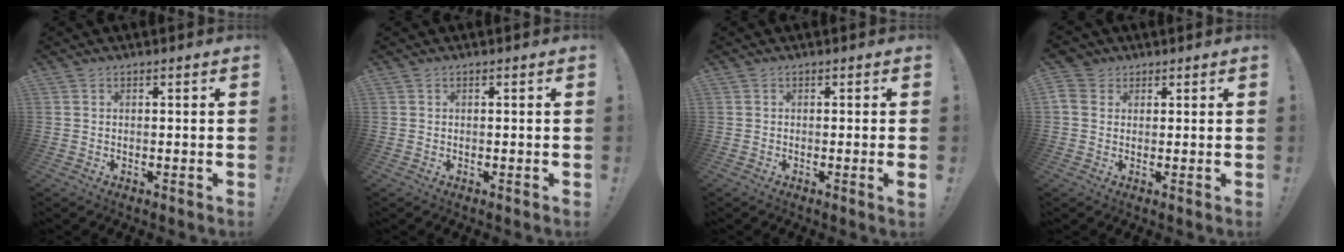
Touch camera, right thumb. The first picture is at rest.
{"total": 0.0}
{"total": 1.5, "force": [-0.3, -0.4, 1.5], "torque": [-0.022, -0.004, -0.006]}
{"total": 4.6, "force": [1.7, 3.7, 2.1], "torque": [-0.045, 0.005, 0.035]}